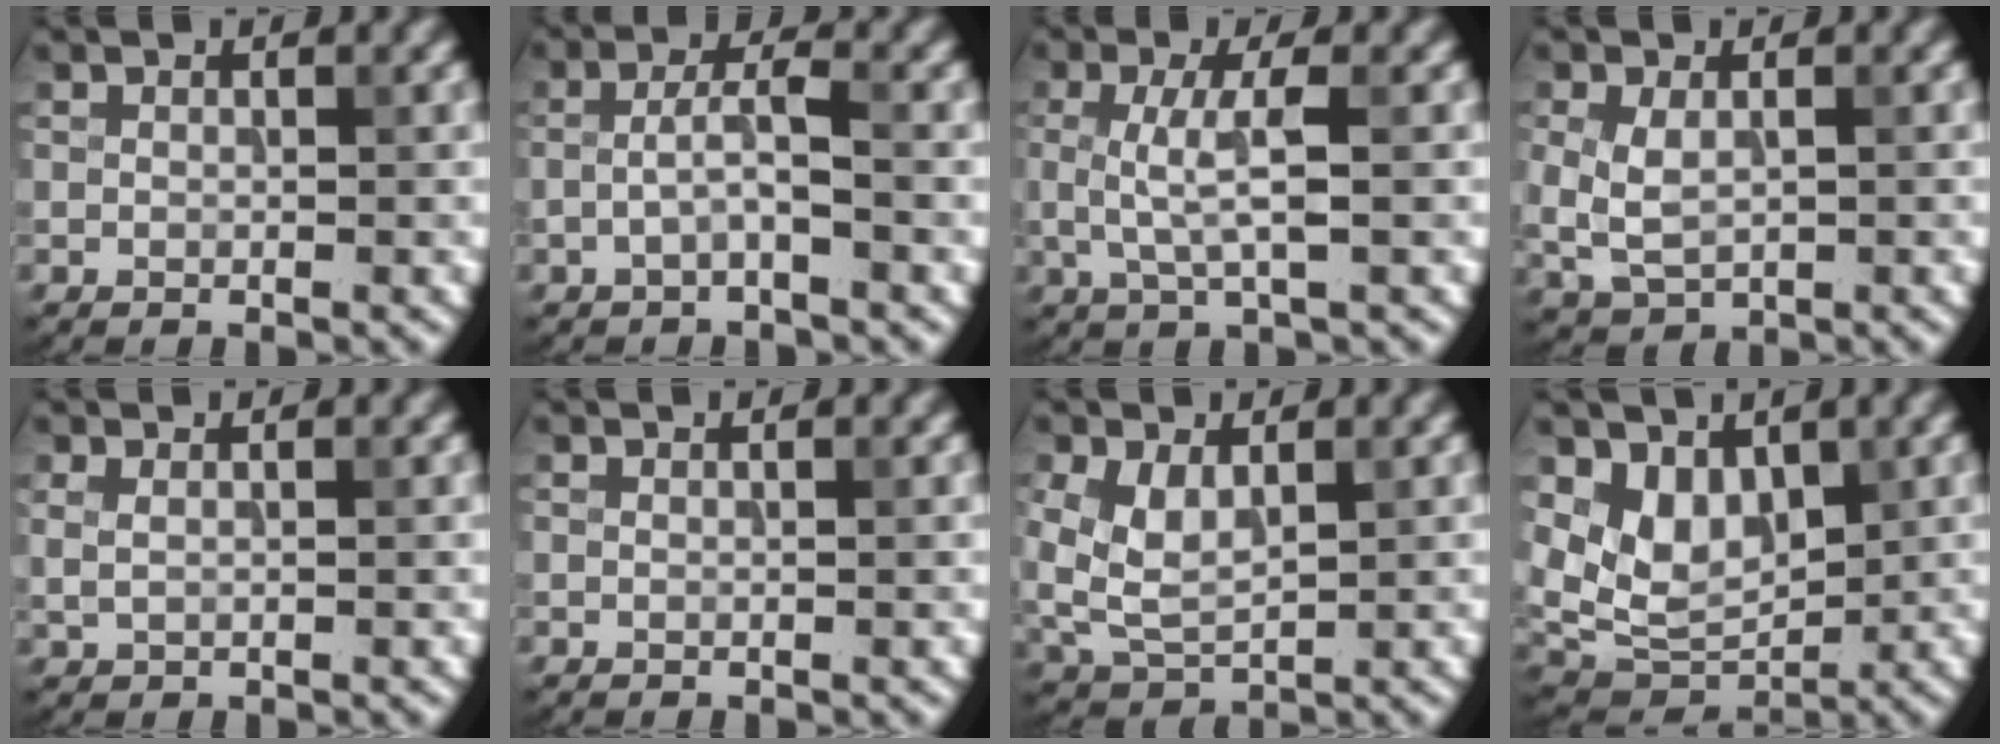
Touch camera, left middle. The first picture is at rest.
{"total": 2.5, "force": [-0.8, 0.5, 2.3], "torque": [-0.050, 0.012, -0.021]}
{"total": 3.5, "force": [0.0, 0.6, 3.4], "torque": [-0.076, 0.002, 0.001]}
{"total": 3.2, "force": [-0.1, 1.9, 2.5], "torque": [-0.063, 0.000, 0.005]}
{"total": 1.1, "force": [0.5, 0.3, 0.9], "torque": [-0.021, -0.001, 0.014]}
{"total": 0.6, "force": [0.3, 0.1, 0.5], "torque": [-0.010, 0.000, 0.001]}
{"total": 4.7, "force": [0.9, 2.9, 3.6], "torque": [-0.090, 0.001, 0.023]}
{"total": 5.1, "force": [2.0, 3.4, 3.2], "torque": [-0.059, -0.019, 0.041]}